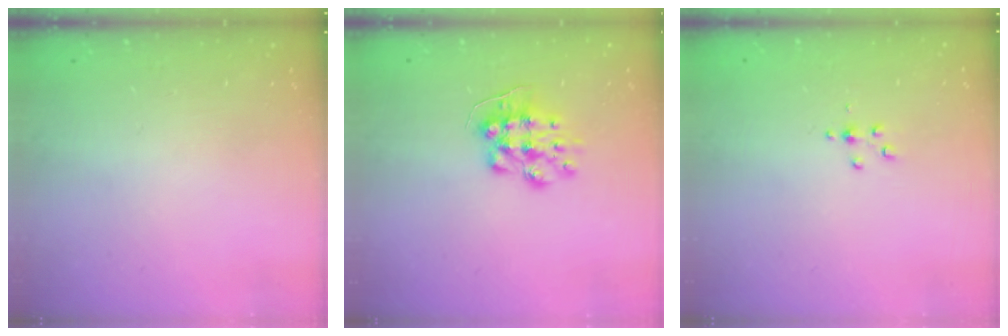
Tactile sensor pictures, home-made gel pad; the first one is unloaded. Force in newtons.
{"total": 8.7, "press": 8.7, "slide": 0.4}
{"total": 3.1, "press": 3.1, "slide": 0.4}